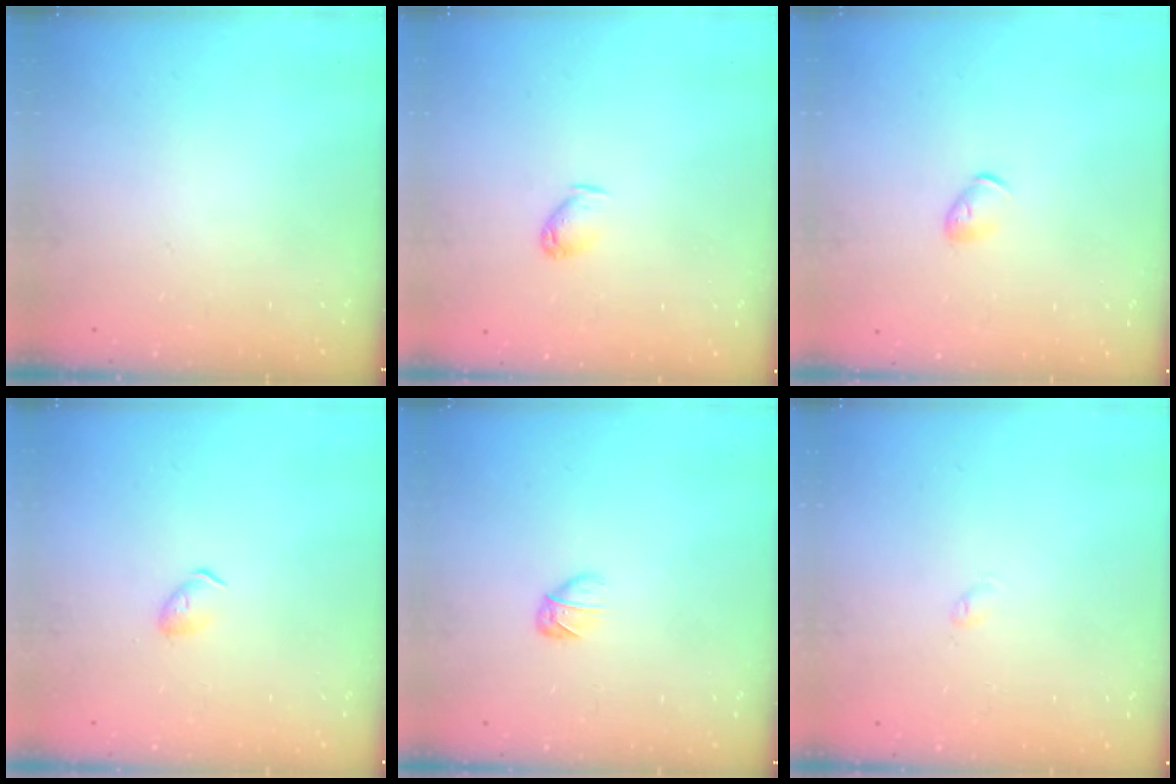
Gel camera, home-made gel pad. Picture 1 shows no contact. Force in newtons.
{"total": 3.7, "press": 3.7, "slide": 0.6}
{"total": 5.0, "press": 4.9, "slide": 1.1}
{"total": 3.1, "press": 3.1, "slide": 0.5}
{"total": 2.7, "press": 2.7, "slide": 0.7}
{"total": 2.6, "press": 2.6, "slide": 0.4}